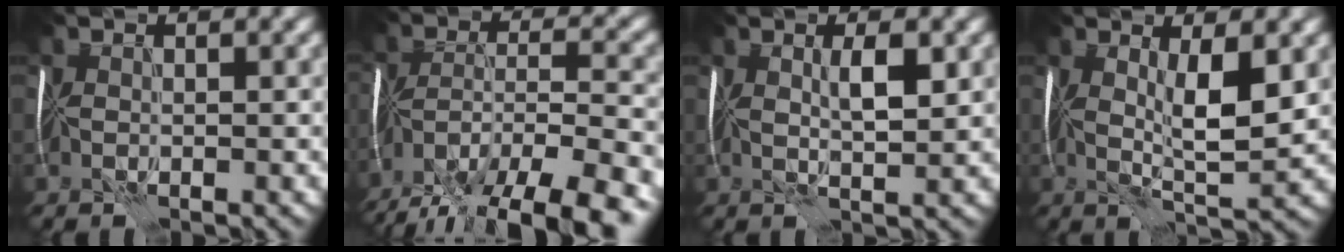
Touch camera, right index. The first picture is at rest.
{"total": 15.2, "force": [-11.8, 5.1, 8.1], "torque": [-0.139, -0.018, -0.168]}
{"total": 2.9, "force": [0.9, 0.5, 2.7], "torque": [-0.050, 0.001, 0.018]}
{"total": 5.2, "force": [1.1, 1.3, 4.9], "torque": [-0.090, -0.007, 0.021]}